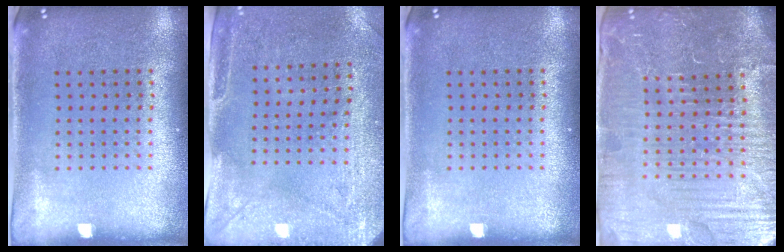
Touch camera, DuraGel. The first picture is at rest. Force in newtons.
{"total": 3.1, "press": 2.5, "slide": 1.8}
{"total": 0.0}
{"total": 5.5, "press": 5.0, "slide": 2.1}